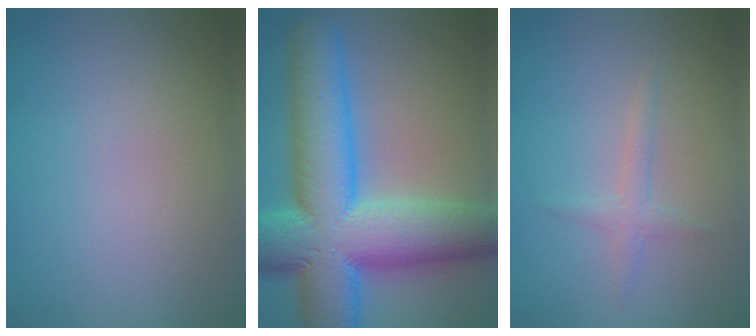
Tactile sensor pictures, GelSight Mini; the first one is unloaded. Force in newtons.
{"total": 15.3, "press": 15.3, "slide": 0.3}
{"total": 1.5, "press": 1.5, "slide": 0.0}